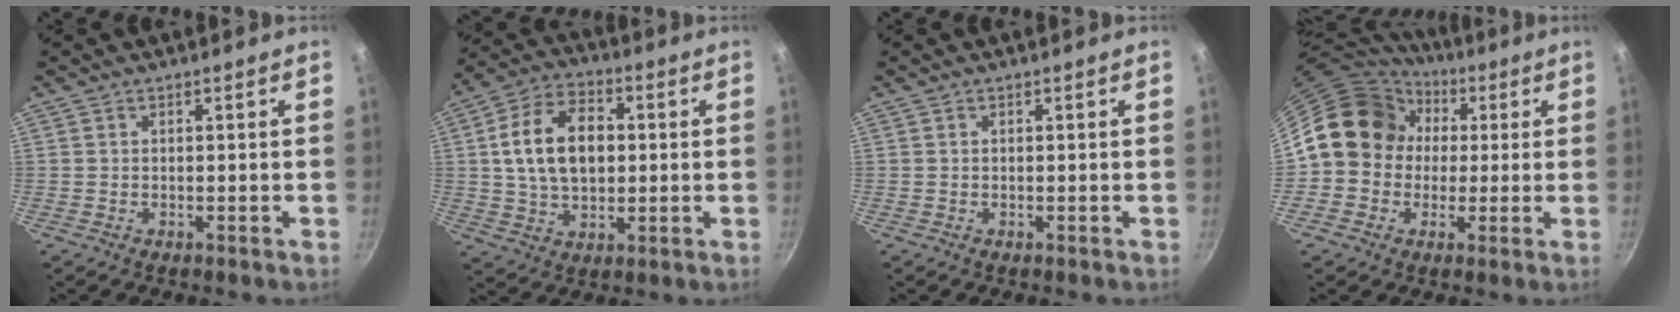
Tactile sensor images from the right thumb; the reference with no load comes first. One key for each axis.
{"total": 15.0, "fx": 1.7, "fy": 9.9, "fz": 11.1, "tx": -0.171, "ty": 0.014, "tz": 0.022}
{"total": 0.0}
{"total": 14.6, "fx": 1.6, "fy": 13.0, "fz": 6.4, "tx": -0.069, "ty": 0.031, "tz": 0.012}